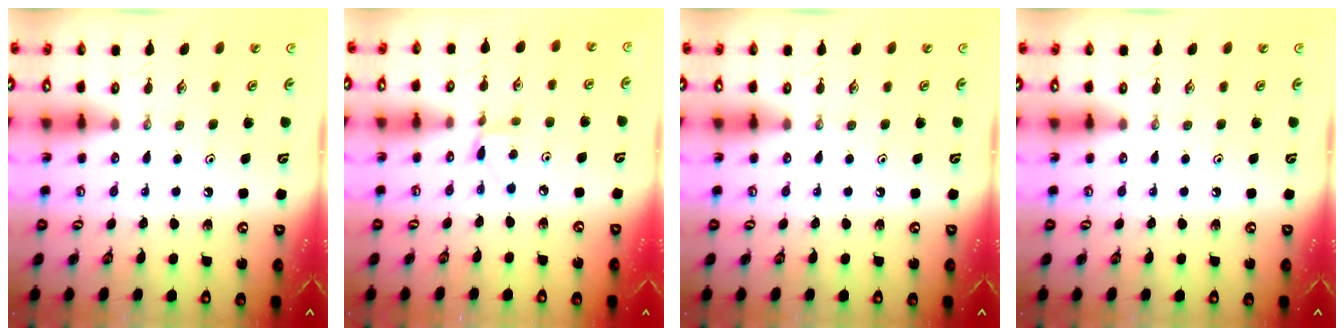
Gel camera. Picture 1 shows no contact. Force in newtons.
{"total": 4.2, "press": 4.2, "slide": 0.6}
{"total": 0.0}
{"total": 0.0}